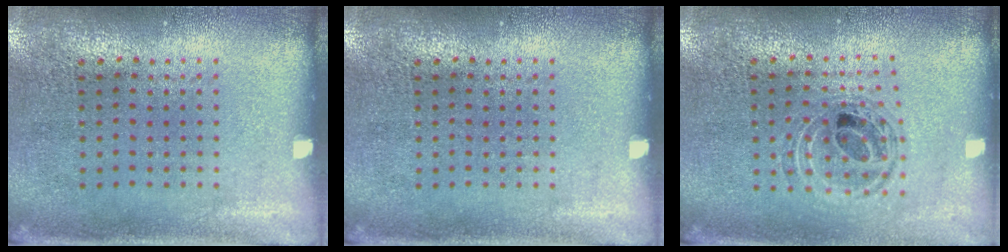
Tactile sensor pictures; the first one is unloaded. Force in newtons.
{"total": 0.0}
{"total": 0.5, "press": 0.5, "slide": 0.2}